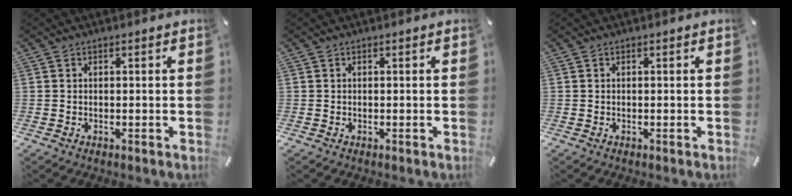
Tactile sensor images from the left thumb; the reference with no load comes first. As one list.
[{"total": 0.0}, {"total": 0.0}]